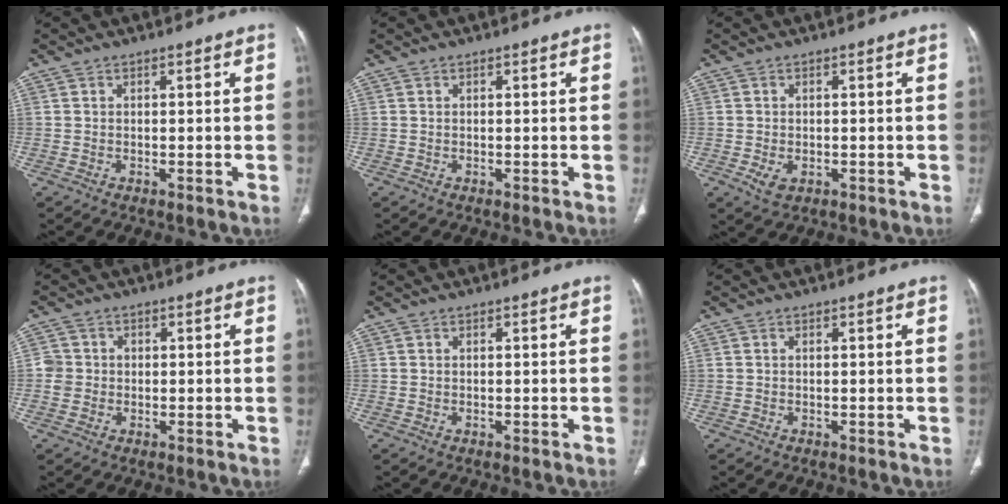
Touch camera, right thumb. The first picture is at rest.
{"total": 0.0}
{"total": 3.0, "force": [-1.0, 1.9, 2.1], "torque": [-0.039, -0.001, -0.009]}
{"total": 3.3, "force": [-0.2, 3.2, 0.8], "torque": [0.004, 0.009, -0.006]}
{"total": 0.0}
{"total": 0.0}